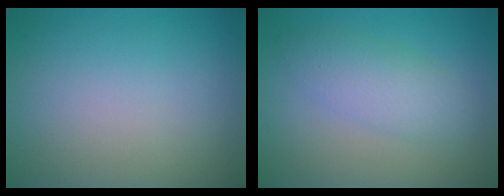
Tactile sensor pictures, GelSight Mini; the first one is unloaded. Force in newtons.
{"total": 3.2, "press": 3.2, "slide": 0.1}